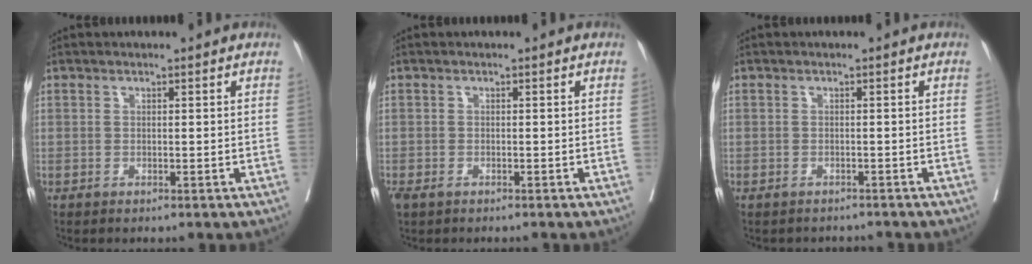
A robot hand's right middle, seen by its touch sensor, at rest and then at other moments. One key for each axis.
{"total": 2.4, "fx": -1.7, "fy": 1.1, "fz": 1.2, "tx": -0.025, "ty": -0.006, "tz": -0.027}
{"total": 2.7, "fx": -2.6, "fy": 0.8, "fz": 0.0, "tx": 0.003, "ty": -0.002, "tz": -0.035}